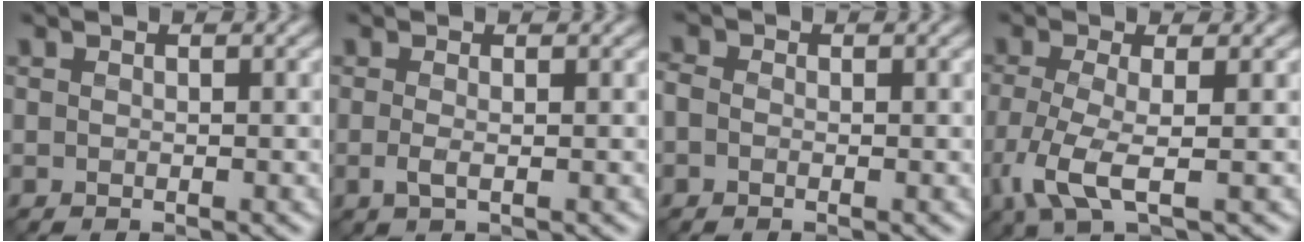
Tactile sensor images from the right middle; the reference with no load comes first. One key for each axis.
{"total": 1.1, "fx": -0.1, "fy": 0.3, "fz": 1.1, "tx": -0.027, "ty": -0.001, "tz": -0.005}
{"total": 0.9, "fx": -0.4, "fy": 0.7, "fz": 0.4, "tx": -0.010, "ty": 0.005, "tz": -0.011}
{"total": 4.5, "fx": -1.5, "fy": 1.2, "fz": 4.0, "tx": -0.102, "ty": -0.006, "tz": -0.036}